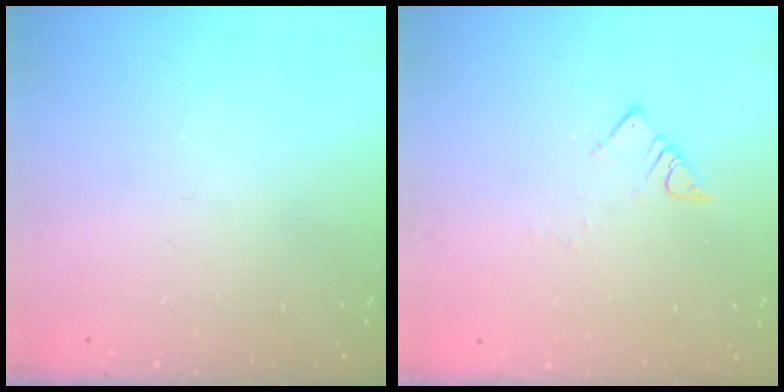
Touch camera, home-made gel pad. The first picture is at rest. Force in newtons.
{"total": 4.0, "press": 4.0, "slide": 0.4}